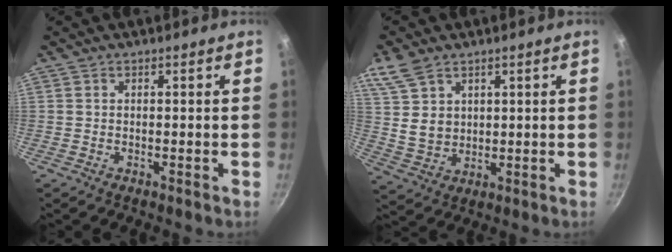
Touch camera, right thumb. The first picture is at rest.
{"total": 8.2, "force": [4.7, 5.5, 4.0], "torque": [-0.059, -0.019, 0.100]}